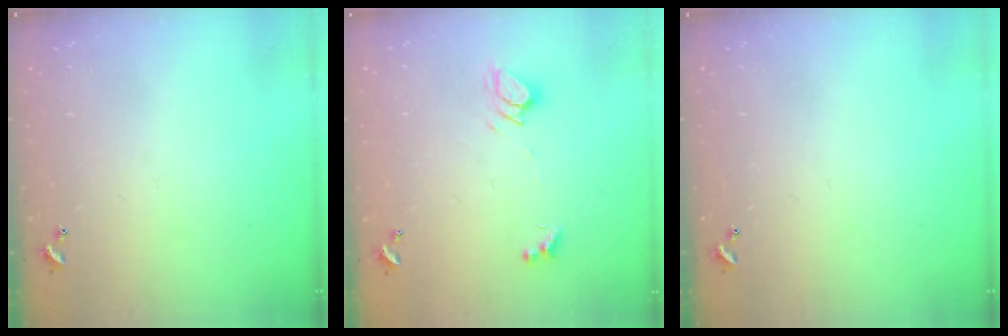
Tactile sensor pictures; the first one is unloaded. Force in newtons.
{"total": 6.3, "press": 6.2, "slide": 1.0}
{"total": 0.0}